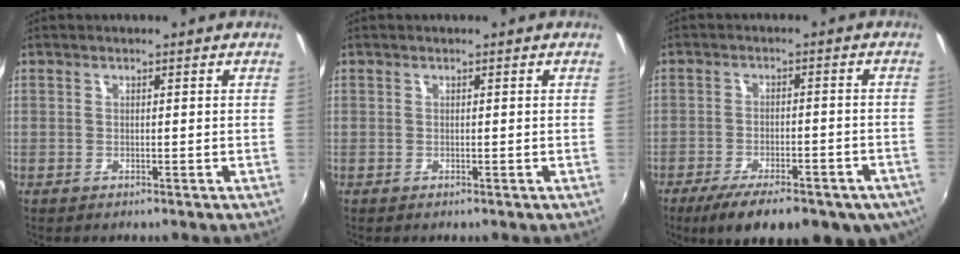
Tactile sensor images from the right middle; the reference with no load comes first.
{"total": 0.0}
{"total": 18.4, "force": [-12.4, 7.0, 11.7], "torque": [-0.207, -0.043, -0.164]}